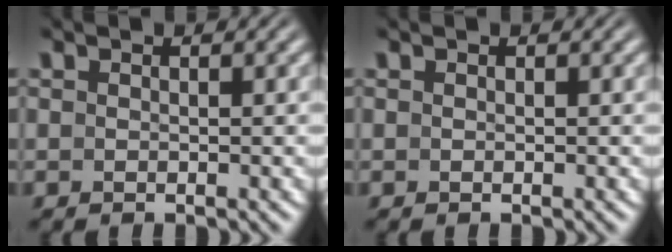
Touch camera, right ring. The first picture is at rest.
{"total": 0.0}